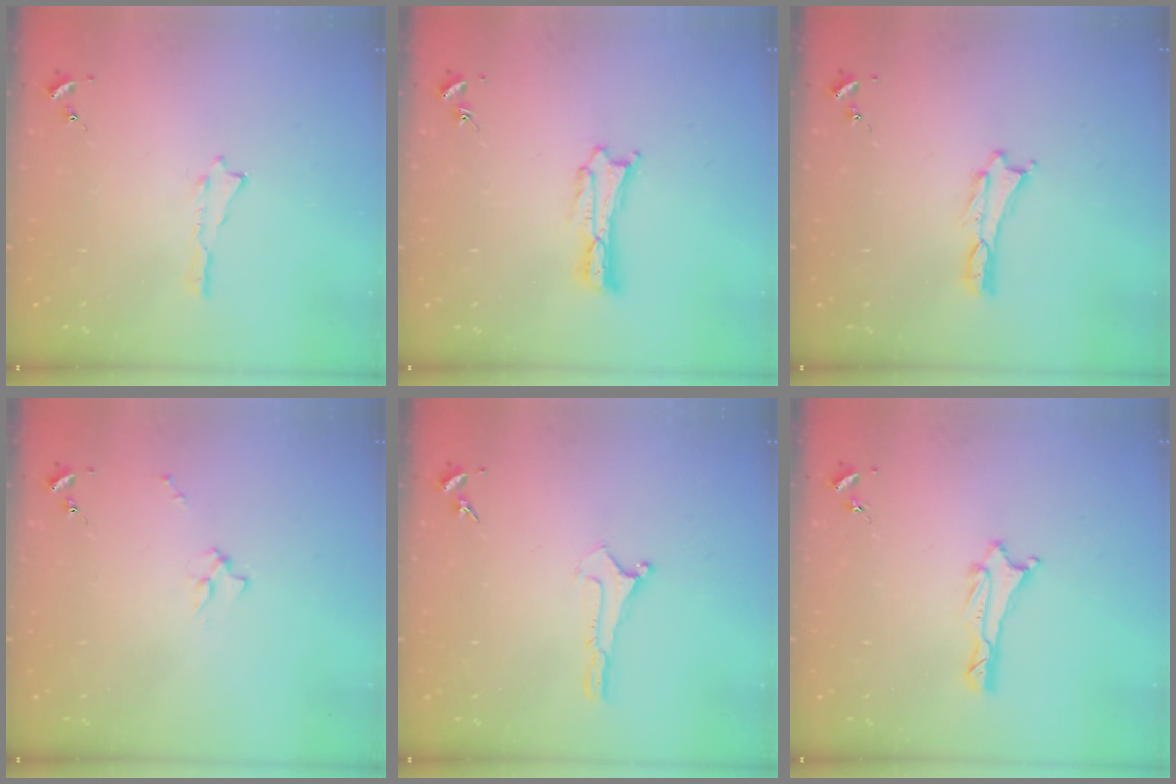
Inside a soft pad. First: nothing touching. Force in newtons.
{"total": 0.5, "press": 0.5, "slide": 0.2}
{"total": 0.0}
{"total": 1.7, "press": 1.6, "slide": 0.2}
{"total": 0.0}
{"total": 1.0, "press": 1.0, "slide": 0.2}